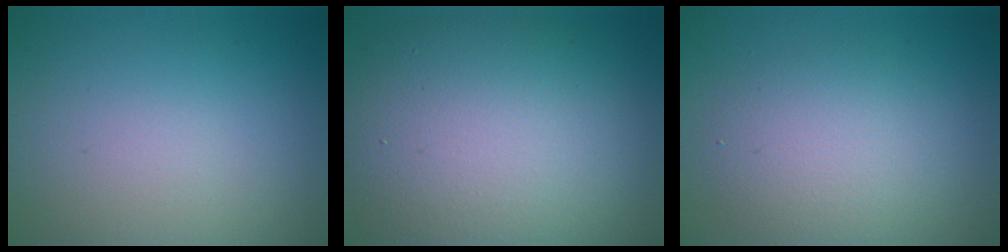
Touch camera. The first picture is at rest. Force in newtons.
{"total": 11.3, "press": 11.3, "slide": 0.7}
{"total": 4.0, "press": 4.0, "slide": 0.2}